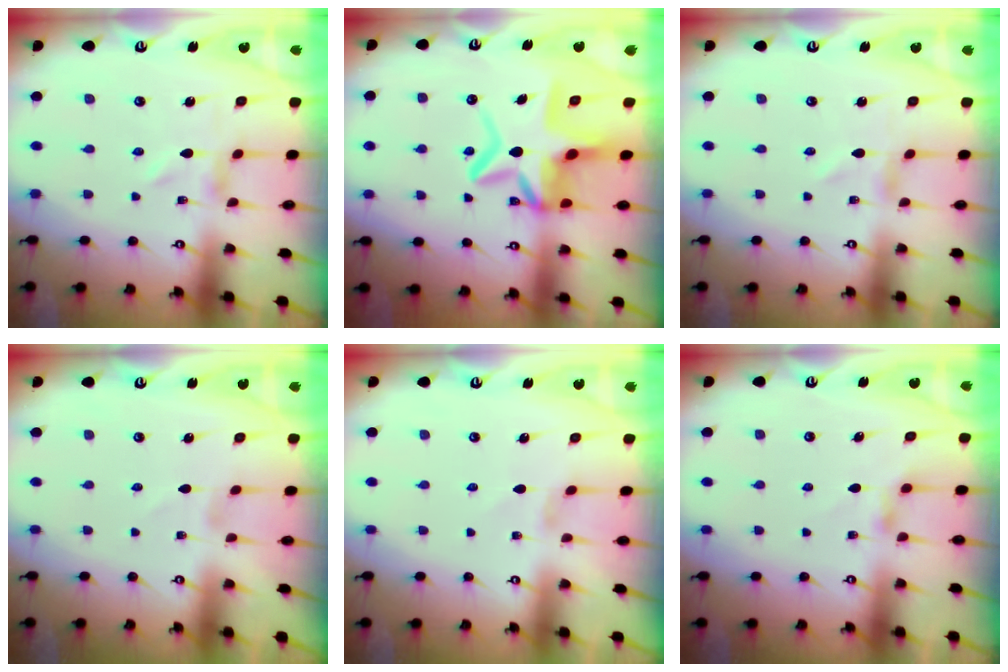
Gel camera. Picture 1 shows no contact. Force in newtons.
{"total": 11.8, "press": 11.5, "slide": 2.7}
{"total": 1.0, "press": 0.9, "slide": 0.1}
{"total": 0.9, "press": 0.9, "slide": 0.1}
{"total": 0.7, "press": 0.6, "slide": 0.3}
{"total": 3.4, "press": 3.3, "slide": 0.4}